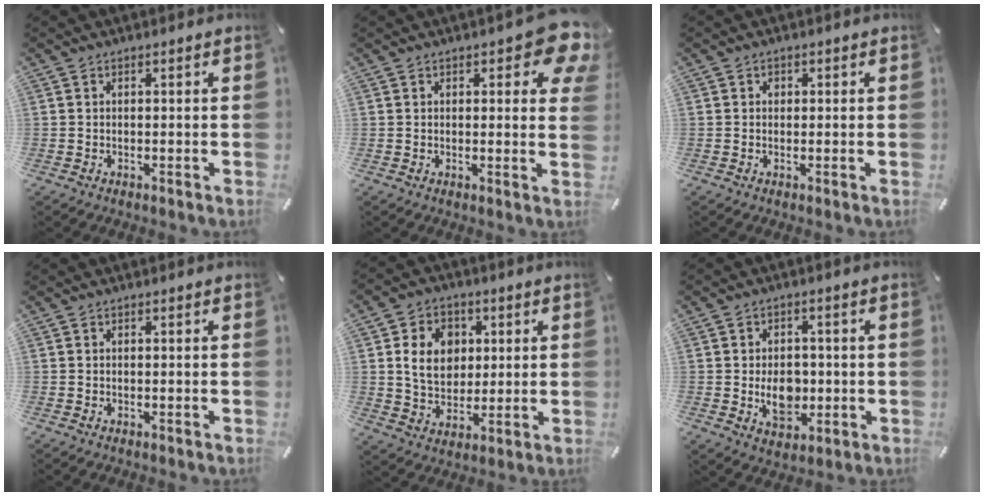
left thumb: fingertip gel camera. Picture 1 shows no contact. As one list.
[{"total": 8.5, "force": [4.2, 3.7, 6.4], "torque": [-0.075, -0.023, 0.069]}, {"total": 0.8, "force": [0.1, 0.8, 0.2], "torque": [0.001, -0.001, -0.001]}, {"total": 0.0}, {"total": 10.3, "force": [2.1, 8.5, 5.3], "torque": [-0.100, 0.009, 0.039]}, {"total": 7.7, "force": [-0.9, 5.8, 4.9], "torque": [-0.087, -0.006, -0.017]}]